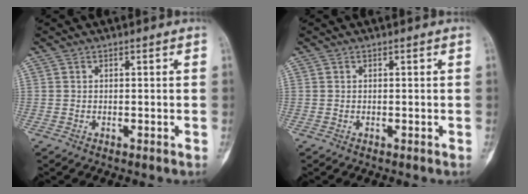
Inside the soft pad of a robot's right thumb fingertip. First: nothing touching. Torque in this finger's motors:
{"motor_torque": [2.51, 2.51, 0.08, 0.01, 0.00]}